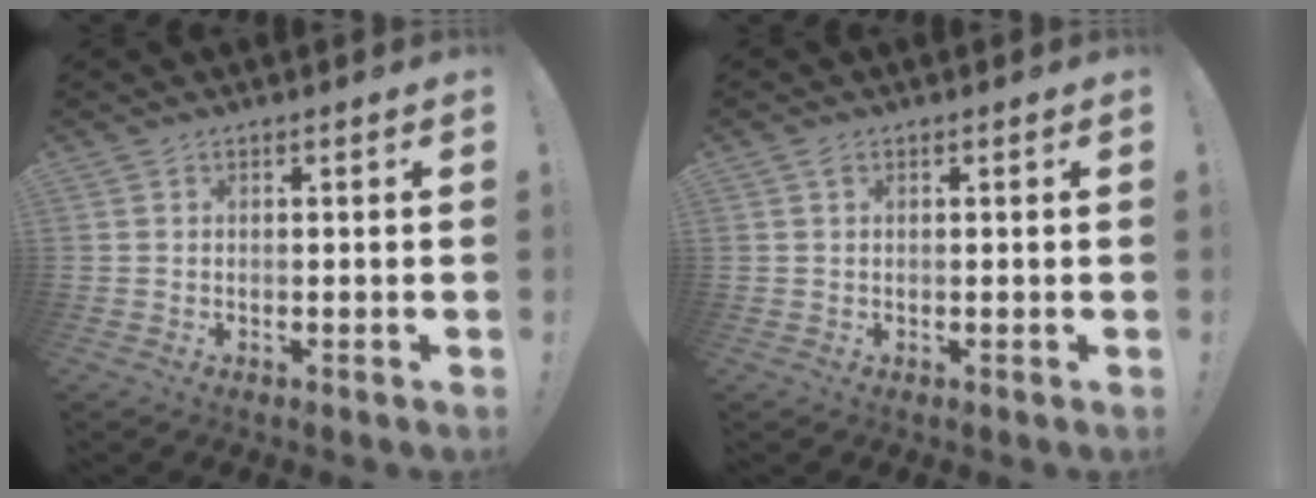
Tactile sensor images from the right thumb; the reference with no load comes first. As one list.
[{"total": 0.9, "force": [0.6, 0.5, 0.6], "torque": [-0.013, 0.000, 0.010]}]